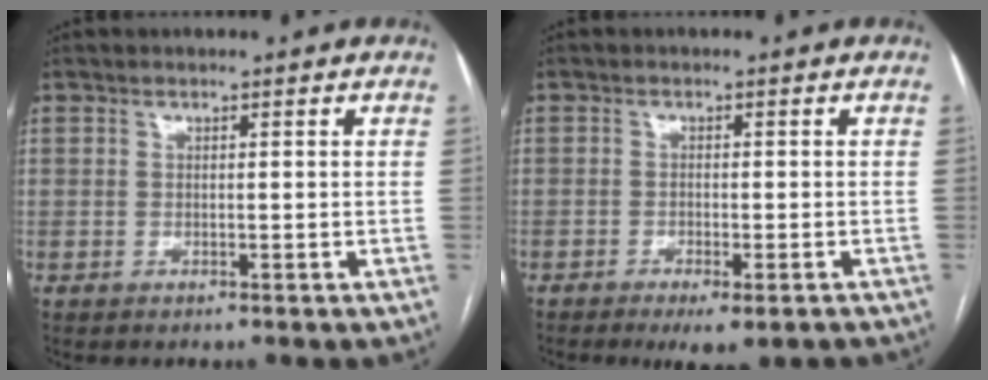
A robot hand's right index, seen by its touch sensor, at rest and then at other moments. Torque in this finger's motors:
{"motor_torque": [1.21, -0.93, 0.23, 0.07]}